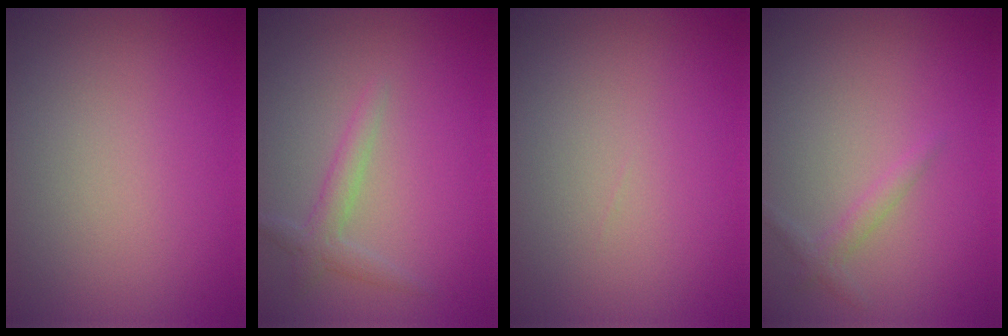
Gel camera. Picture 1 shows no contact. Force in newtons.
{"total": 1.9, "press": 1.9, "slide": 0.1}
{"total": 0.0}
{"total": 1.1, "press": 1.1, "slide": 0.0}